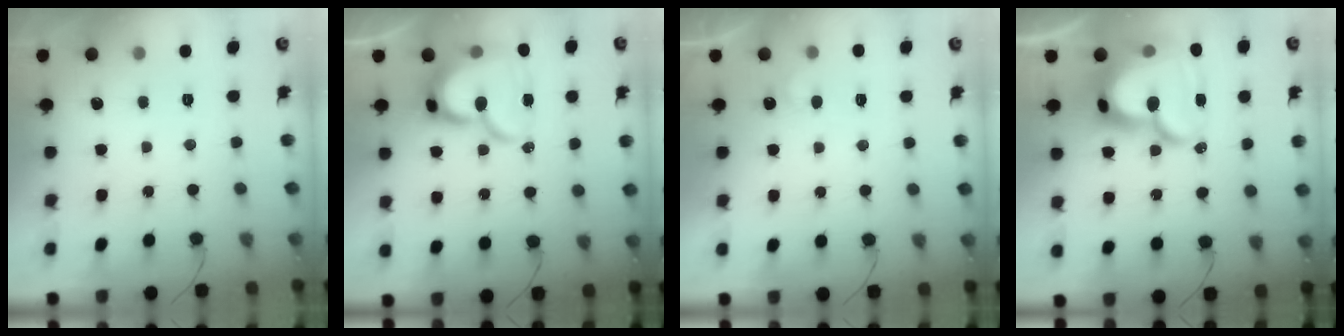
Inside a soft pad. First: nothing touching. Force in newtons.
{"total": 17.1, "press": 17.0, "slide": 1.8}
{"total": 3.7, "press": 3.6, "slide": 0.3}
{"total": 27.1, "press": 27.0, "slide": 2.4}